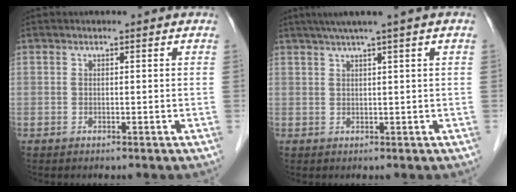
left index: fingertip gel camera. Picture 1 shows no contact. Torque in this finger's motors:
{"motor_torque": [0.80, -0.64, 0.54, 0.07]}